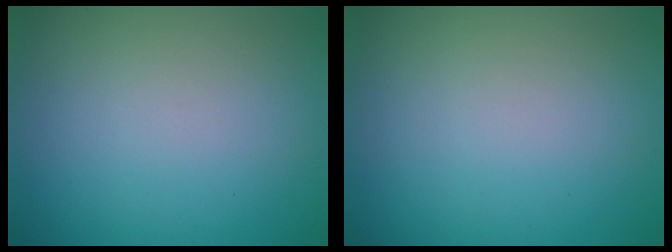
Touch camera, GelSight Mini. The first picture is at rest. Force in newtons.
{"total": 0.0}